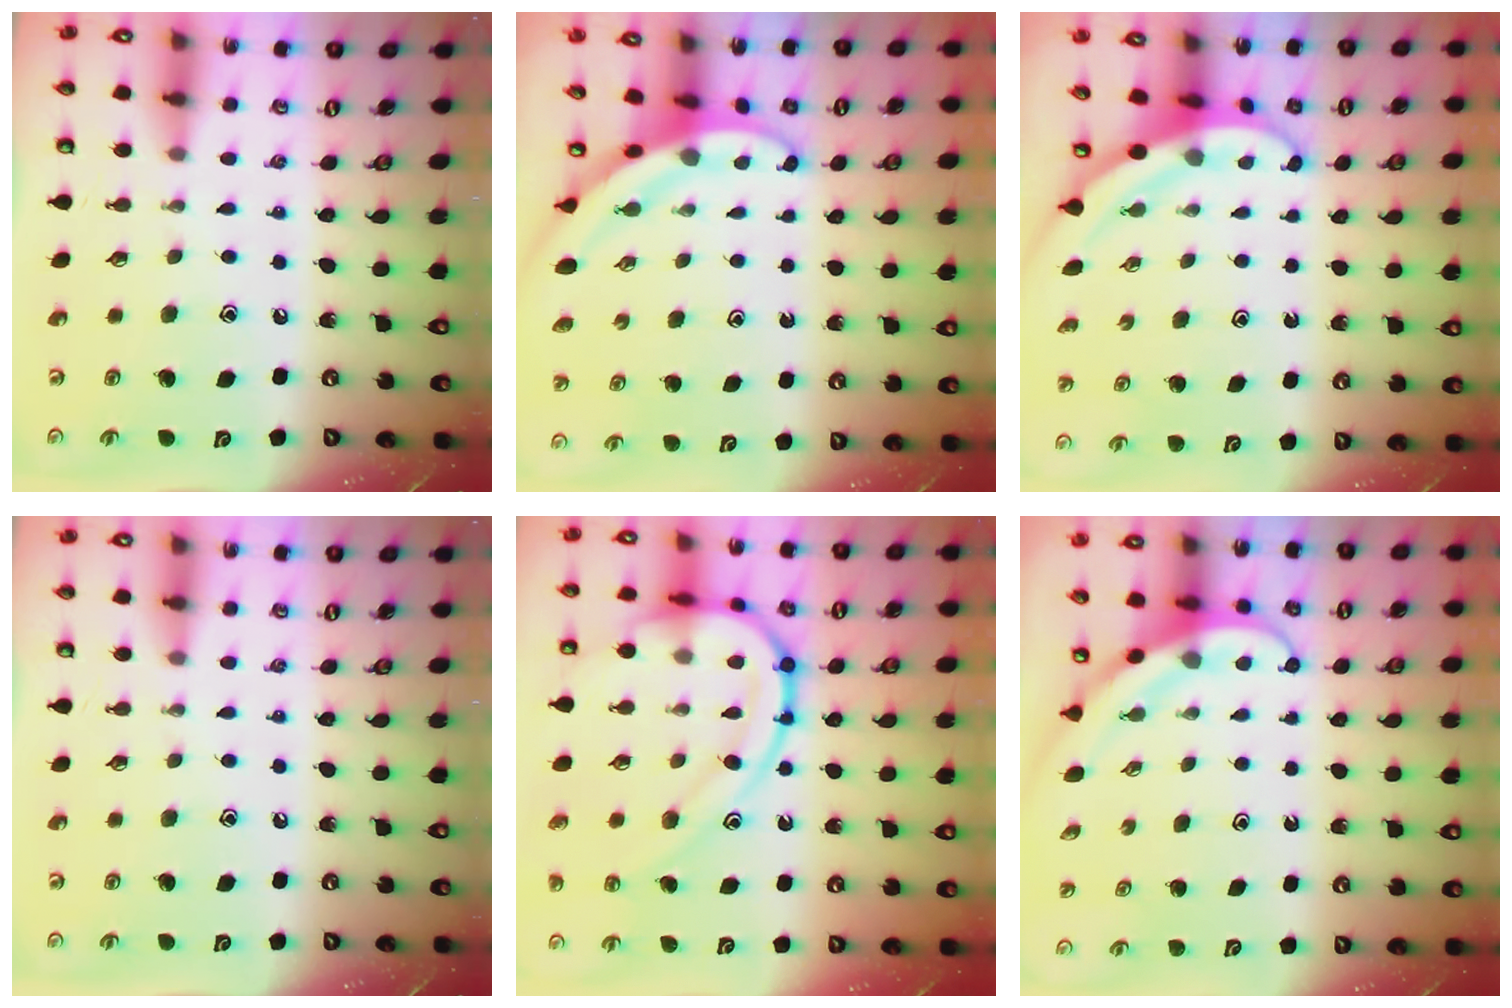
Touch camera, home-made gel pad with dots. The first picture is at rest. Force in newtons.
{"total": 3.9, "press": 3.9, "slide": 0.1}
{"total": 3.5, "press": 3.5, "slide": 0.1}
{"total": 0.0}
{"total": 18.1, "press": 18.1, "slide": 1.1}
{"total": 3.8, "press": 3.8, "slide": 0.3}